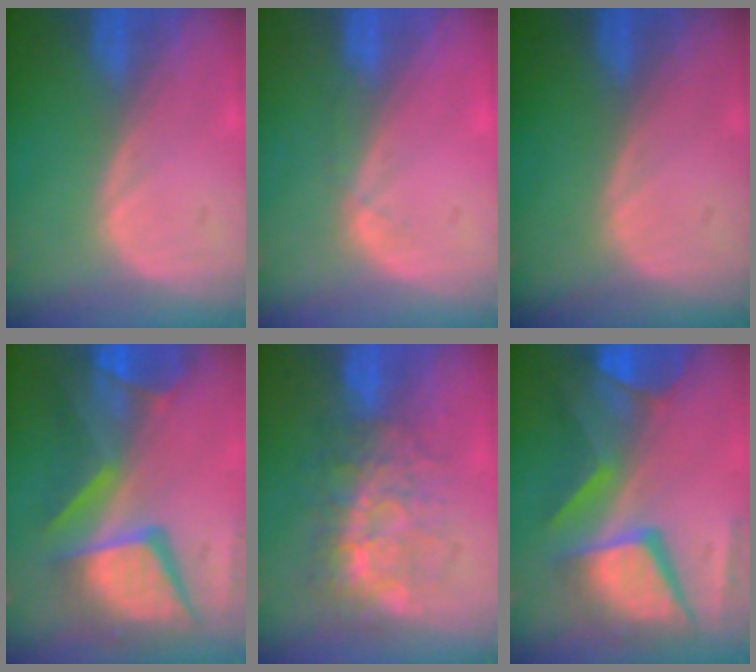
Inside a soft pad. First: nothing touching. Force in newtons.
{"total": 1.4, "press": 1.3, "slide": 0.5}
{"total": 0.0}
{"total": 12.9, "press": 10.6, "slide": 7.4}
{"total": 8.7, "press": 7.5, "slide": 4.3}
{"total": 12.1, "press": 9.9, "slide": 6.9}